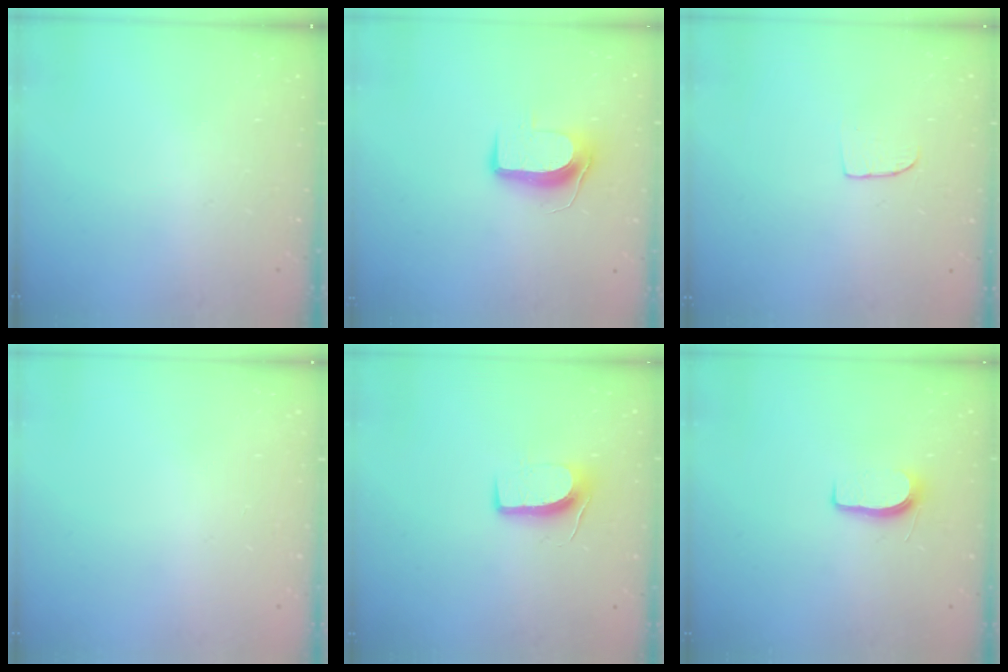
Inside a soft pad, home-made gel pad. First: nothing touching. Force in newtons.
{"total": 8.7, "press": 8.6, "slide": 0.5}
{"total": 5.5, "press": 5.5, "slide": 0.3}
{"total": 0.0}
{"total": 7.6, "press": 7.6, "slide": 0.5}
{"total": 6.1, "press": 6.0, "slide": 0.7}